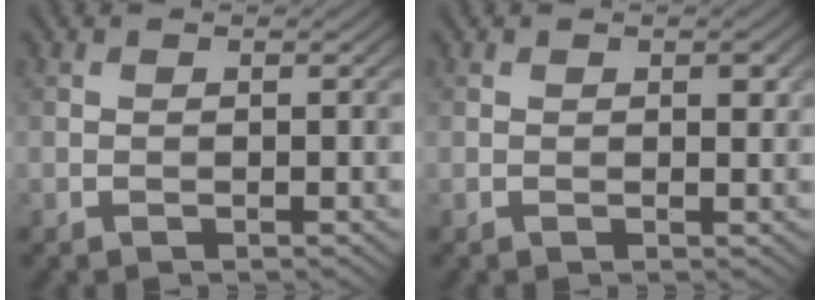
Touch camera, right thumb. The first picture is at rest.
{"total": 1.2, "force": [0.5, 0.5, 0.9], "torque": [-0.010, -0.004, 0.008]}